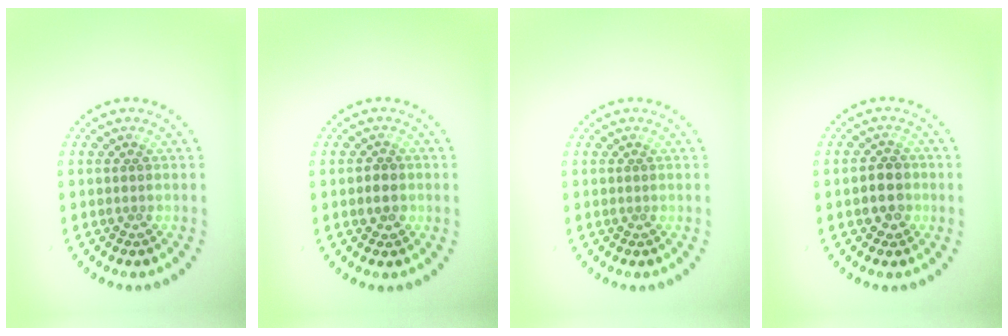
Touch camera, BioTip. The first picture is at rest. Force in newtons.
{"total": 1.2, "press": 1.2, "slide": 0.4}
{"total": 0.0}
{"total": 2.3, "press": 2.2, "slide": 0.5}